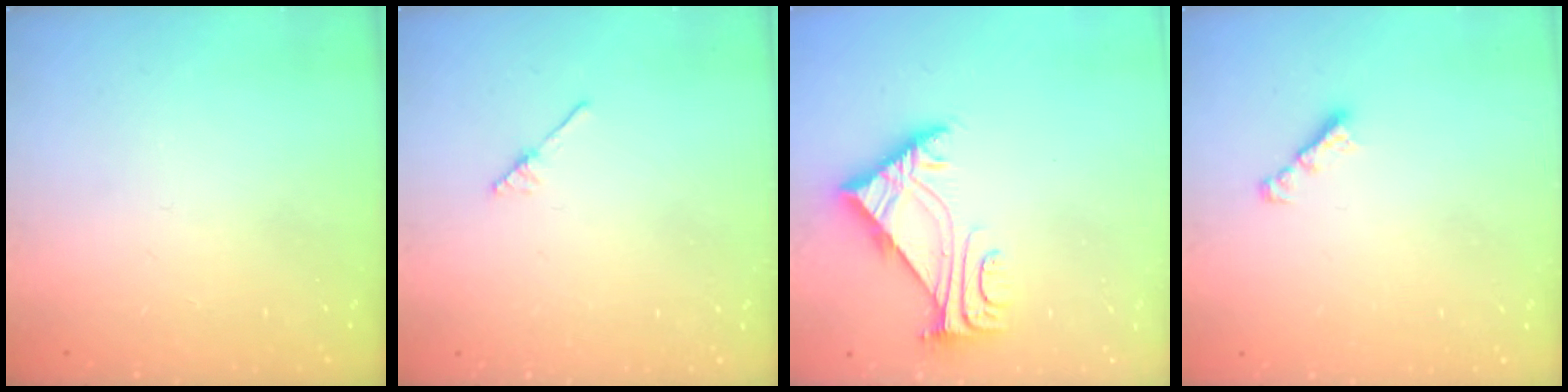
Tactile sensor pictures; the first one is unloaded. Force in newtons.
{"total": 1.9, "press": 1.8, "slide": 0.3}
{"total": 5.9, "press": 5.8, "slide": 1.1}
{"total": 2.2, "press": 2.1, "slide": 0.6}